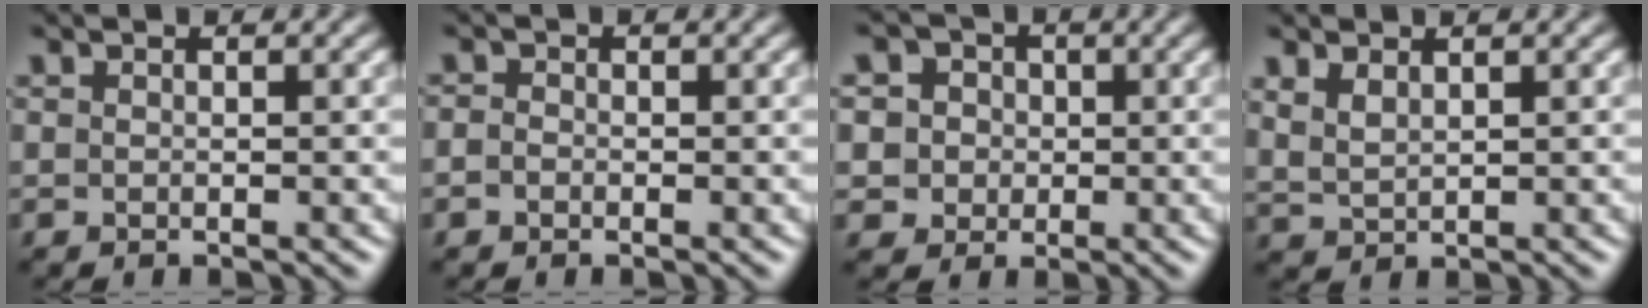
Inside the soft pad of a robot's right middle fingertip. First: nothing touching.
{"total": 1.0, "force": [-0.4, 0.8, 0.5], "torque": [-0.007, 0.002, -0.007]}
{"total": 6.6, "force": [2.8, 5.5, 2.3], "torque": [-0.043, 0.024, 0.029]}
{"total": 1.7, "force": [1.3, 0.8, 0.8], "torque": [-0.024, -0.001, 0.032]}